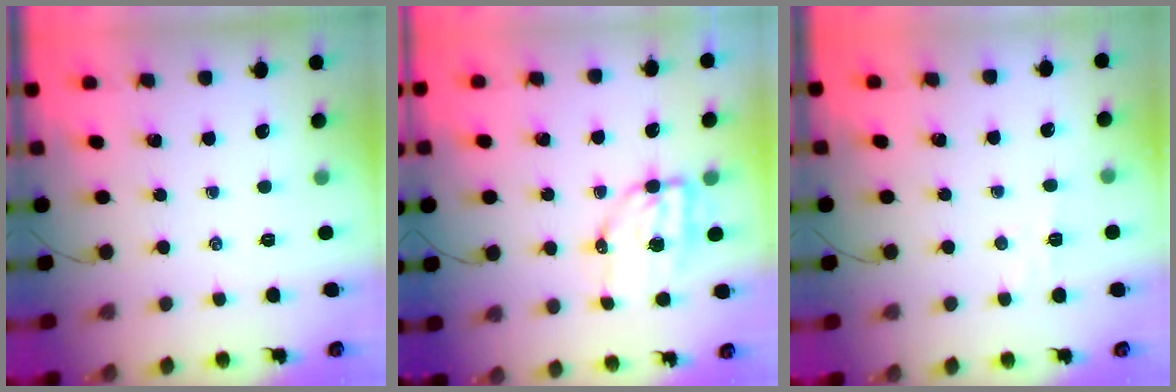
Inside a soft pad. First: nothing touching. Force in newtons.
{"total": 6.6, "press": 6.5, "slide": 1.3}
{"total": 3.0, "press": 2.9, "slide": 0.8}